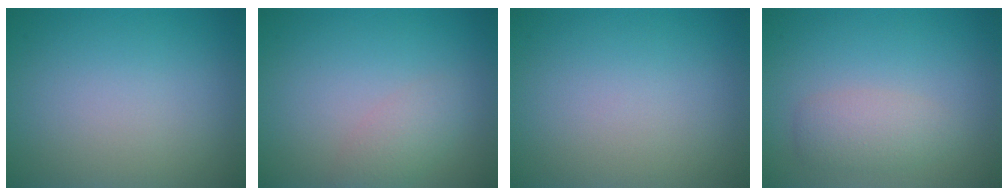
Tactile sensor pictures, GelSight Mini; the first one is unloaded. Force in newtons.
{"total": 2.0, "press": 2.0, "slide": 0.1}
{"total": 0.0}
{"total": 2.3, "press": 2.3, "slide": 0.1}